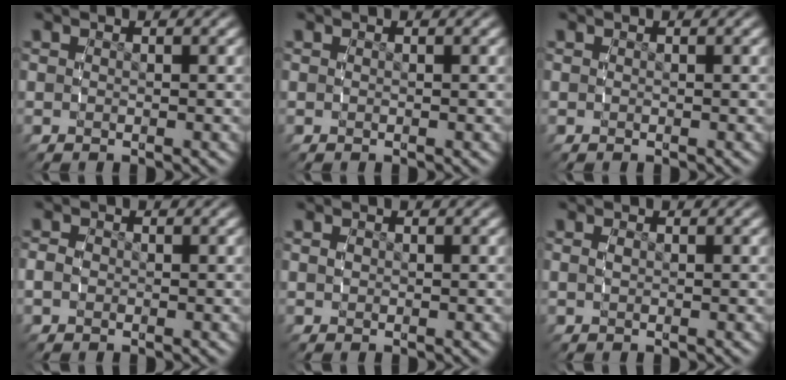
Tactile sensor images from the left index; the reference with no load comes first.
{"total": 0.0}
{"total": 0.0}
{"total": 1.6, "force": [-0.3, 1.3, 0.8], "torque": [-0.022, -0.001, -0.008]}
{"total": 0.0}
{"total": 0.5, "force": [-0.1, 0.1, 0.5], "torque": [-0.012, -0.002, 0.000]}